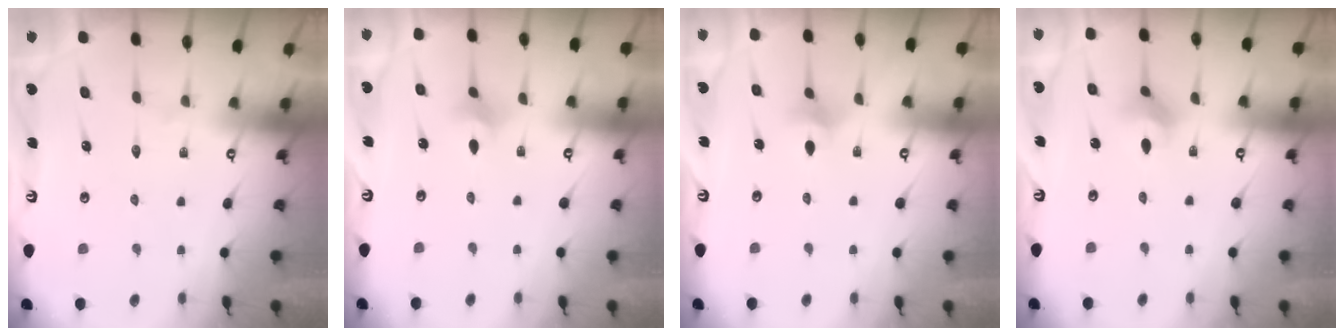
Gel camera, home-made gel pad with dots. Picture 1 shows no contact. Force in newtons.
{"total": 2.1, "press": 2.1, "slide": 0.5}
{"total": 5.1, "press": 5.0, "slide": 0.8}
{"total": 2.7, "press": 2.7, "slide": 0.4}